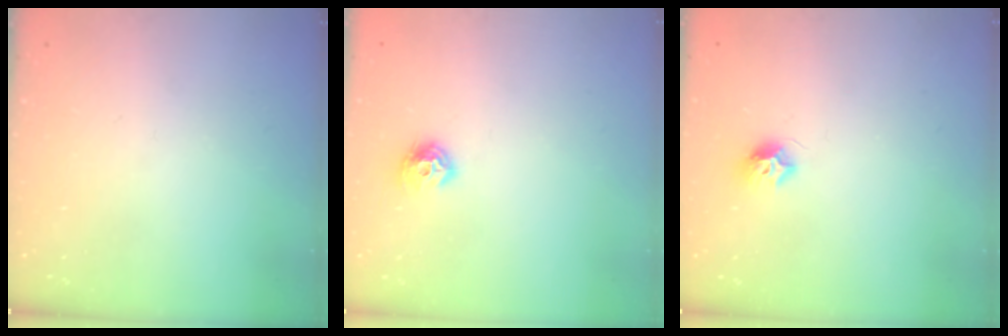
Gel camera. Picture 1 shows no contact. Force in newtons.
{"total": 7.2, "press": 7.1, "slide": 0.4}
{"total": 7.4, "press": 7.4, "slide": 0.3}